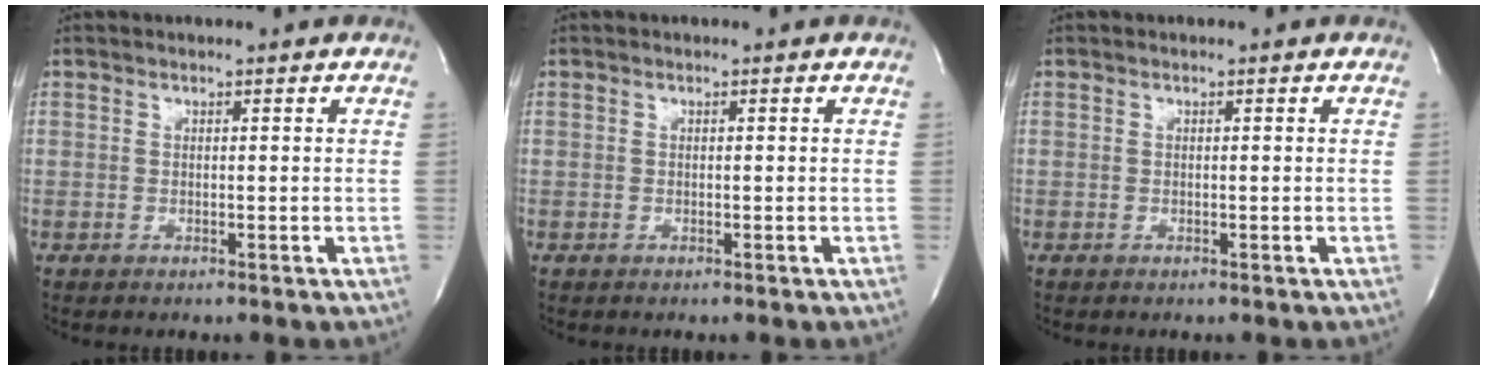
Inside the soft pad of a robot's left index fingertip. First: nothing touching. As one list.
[{"total": 0.0}, {"total": 0.0}]